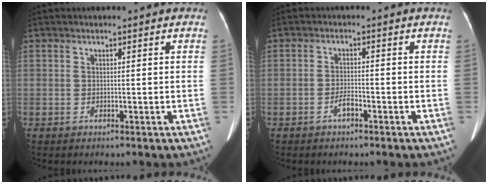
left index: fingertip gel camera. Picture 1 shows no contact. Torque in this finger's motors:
{"motor_torque": [0.27, 0.21, 0.07, 0.00]}